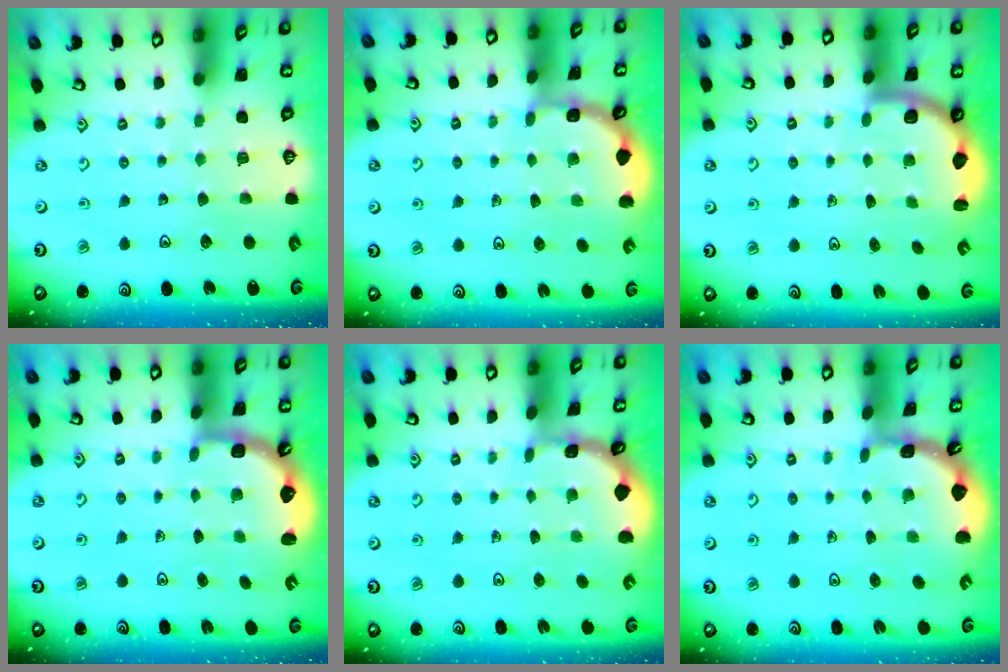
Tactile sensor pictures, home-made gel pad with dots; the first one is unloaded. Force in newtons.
{"total": 2.0, "press": 2.0, "slide": 0.1}
{"total": 2.6, "press": 2.5, "slide": 0.7}
{"total": 2.6, "press": 2.3, "slide": 1.3}
{"total": 1.1, "press": 1.1, "slide": 0.2}
{"total": 1.6, "press": 1.6, "slide": 0.1}